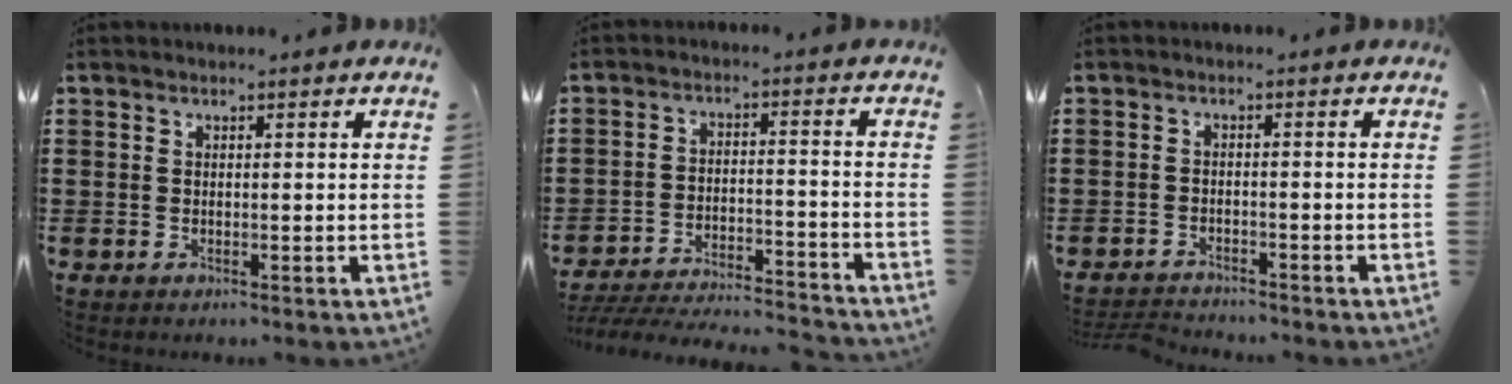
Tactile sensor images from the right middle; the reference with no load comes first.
{"total": 5.4, "force": [-5.2, 0.5, 1.2], "torque": [-0.035, 0.000, -0.109]}
{"total": 2.7, "force": [-2.7, 0.4, 0.0], "torque": [-0.007, -0.001, -0.059]}